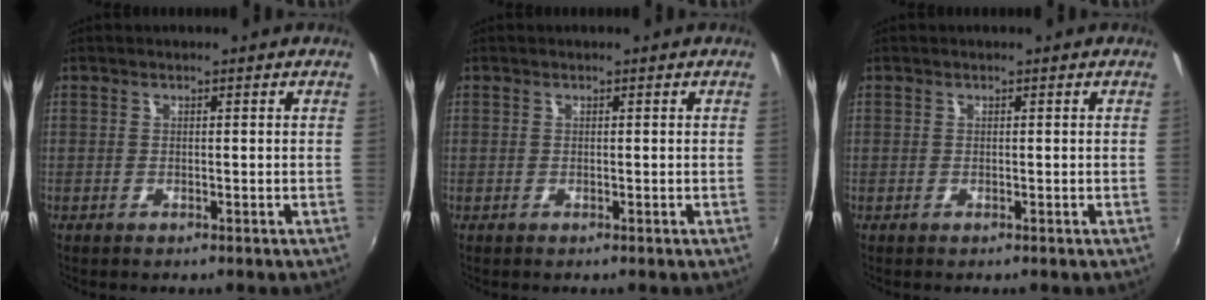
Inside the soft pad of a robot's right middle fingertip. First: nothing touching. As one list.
[{"total": 0.0}, {"total": 0.0}]